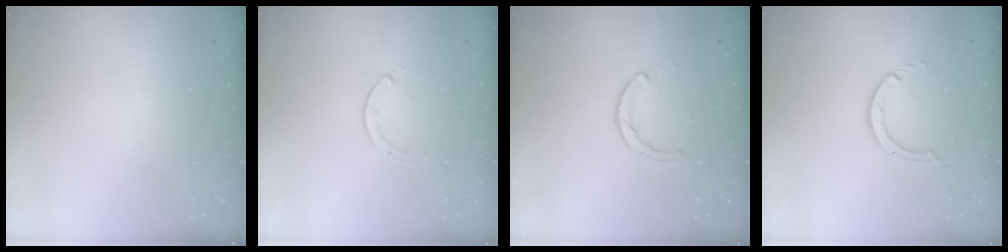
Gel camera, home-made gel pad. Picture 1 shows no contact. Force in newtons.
{"total": 0.0}
{"total": 2.0, "press": 2.0, "slide": 0.3}
{"total": 3.5, "press": 3.5, "slide": 0.6}